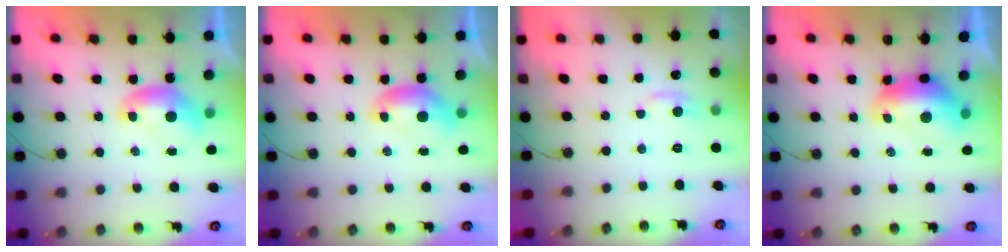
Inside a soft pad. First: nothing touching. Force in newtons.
{"total": 0.0}
{"total": 1.1, "press": 0.7, "slide": 0.8}
{"total": 2.7, "press": 2.6, "slide": 0.7}